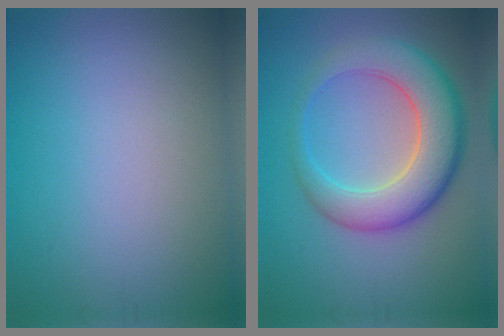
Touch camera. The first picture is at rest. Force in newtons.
{"total": 7.7, "press": 7.7, "slide": 0.3}